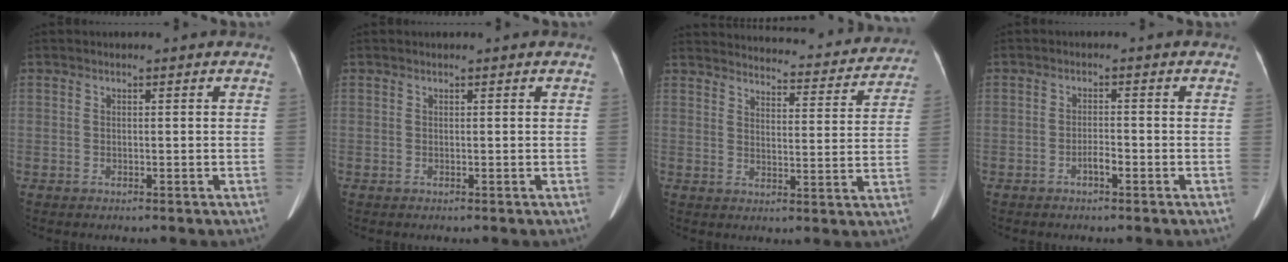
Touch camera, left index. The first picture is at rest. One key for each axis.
{"total": 0.9, "fx": 0.8, "fy": 0.0, "fz": 0.5, "tx": -0.009, "ty": 0.002, "tz": 0.010}
{"total": 25.0, "fx": 23.6, "fy": 5.0, "fz": 6.7, "tx": -0.093, "ty": -0.042, "tz": 0.281}
{"total": 1.7, "fx": -1.4, "fy": 0.0, "fz": 1.0, "tx": -0.013, "ty": -0.005, "tz": -0.021}